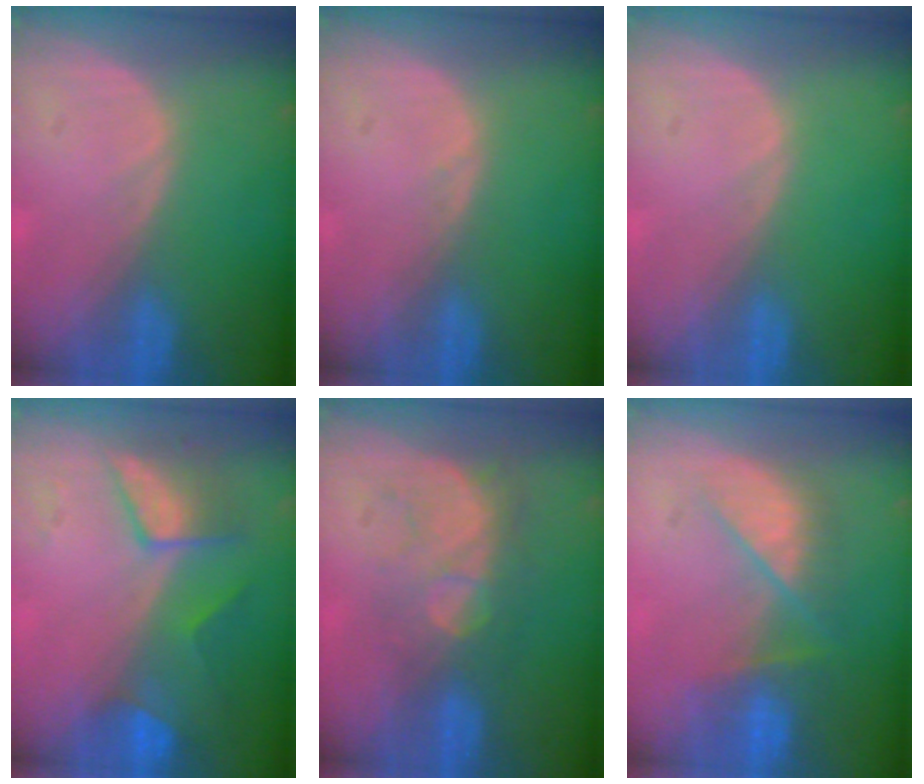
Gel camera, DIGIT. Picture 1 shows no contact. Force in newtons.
{"total": 0.5, "press": 0.5, "slide": 0.0}
{"total": 0.0}
{"total": 7.4, "press": 6.7, "slide": 3.3}
{"total": 8.9, "press": 7.7, "slide": 4.6}
{"total": 7.5, "press": 7.1, "slide": 2.5}